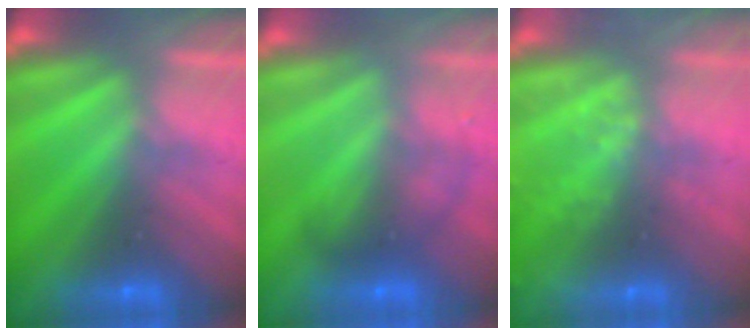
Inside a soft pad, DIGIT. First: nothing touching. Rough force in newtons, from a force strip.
{"total": 2.0}
{"total": 2.4}